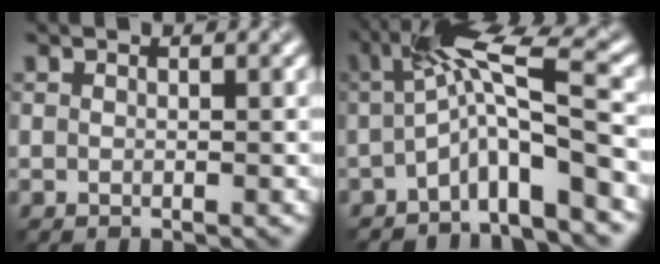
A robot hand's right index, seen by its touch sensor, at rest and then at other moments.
{"total": 6.5, "force": [-1.5, 1.2, 6.2], "torque": [-0.102, 0.006, -0.038]}